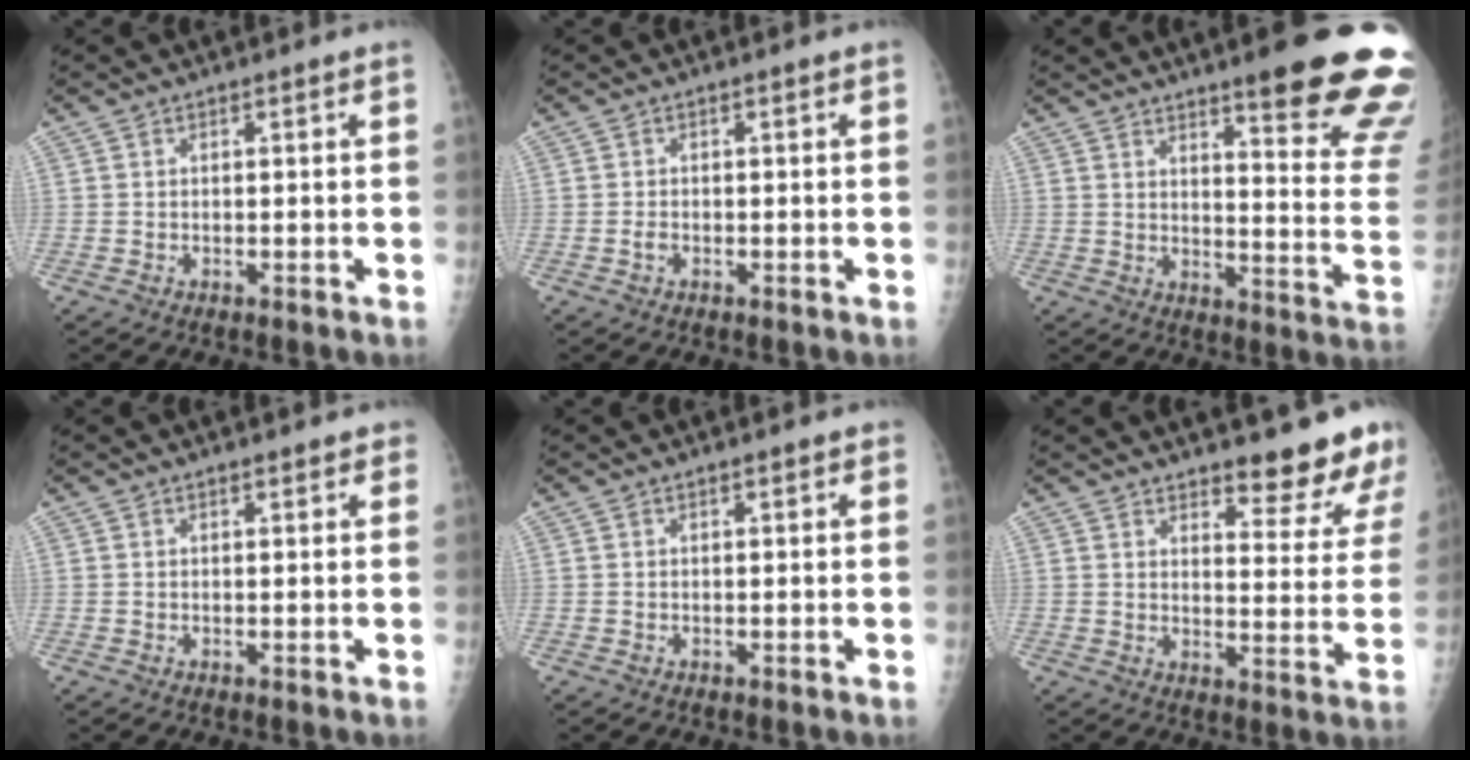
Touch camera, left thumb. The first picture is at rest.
{"total": 1.0, "force": [-0.4, 0.6, 0.7], "torque": [-0.013, 0.000, -0.009]}
{"total": 20.5, "force": [13.8, 3.3, 14.8], "torque": [-0.161, -0.083, 0.176]}
{"total": 1.5, "force": [1.2, 0.7, 0.7], "torque": [-0.001, -0.002, 0.010]}
{"total": 0.8, "force": [0.5, 0.3, 0.5], "torque": [-0.008, -0.001, 0.005]}
{"total": 12.0, "force": [10.0, 3.0, 6.0], "torque": [-0.039, -0.077, 0.124]}